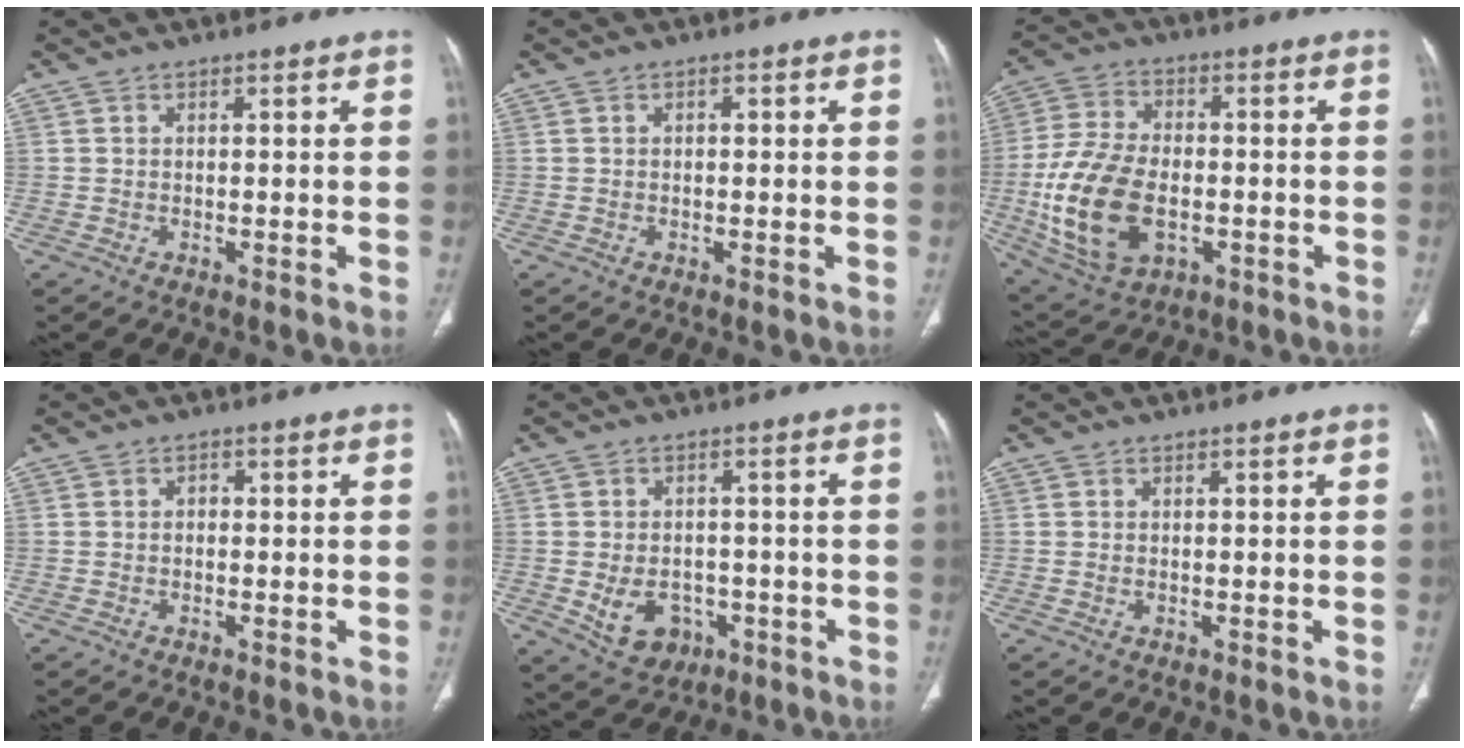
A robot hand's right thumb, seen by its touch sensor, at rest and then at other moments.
{"total": 0.8, "force": [0.1, 0.5, 0.6], "torque": [-0.010, 0.002, 0.001]}
{"total": 17.7, "force": [-3.4, 10.9, 13.6], "torque": [-0.265, 0.005, -0.050]}
{"total": 1.1, "force": [-0.1, 0.9, 0.7], "torque": [-0.007, 0.004, -0.006]}
{"total": 8.3, "force": [-2.4, 6.4, 4.6], "torque": [-0.058, 0.015, -0.020]}
{"total": 0.0}